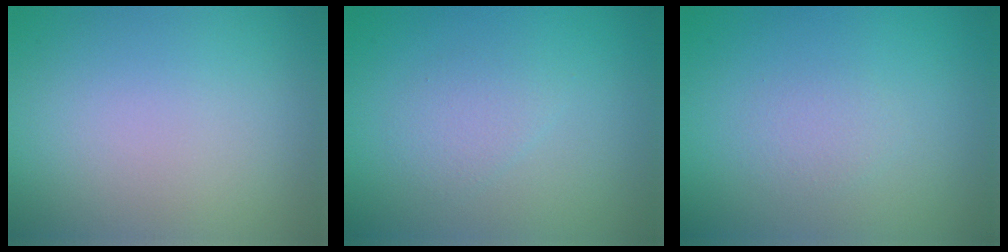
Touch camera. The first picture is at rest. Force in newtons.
{"total": 1.6, "press": 1.6, "slide": 0.1}
{"total": 1.2, "press": 1.2, "slide": 0.0}